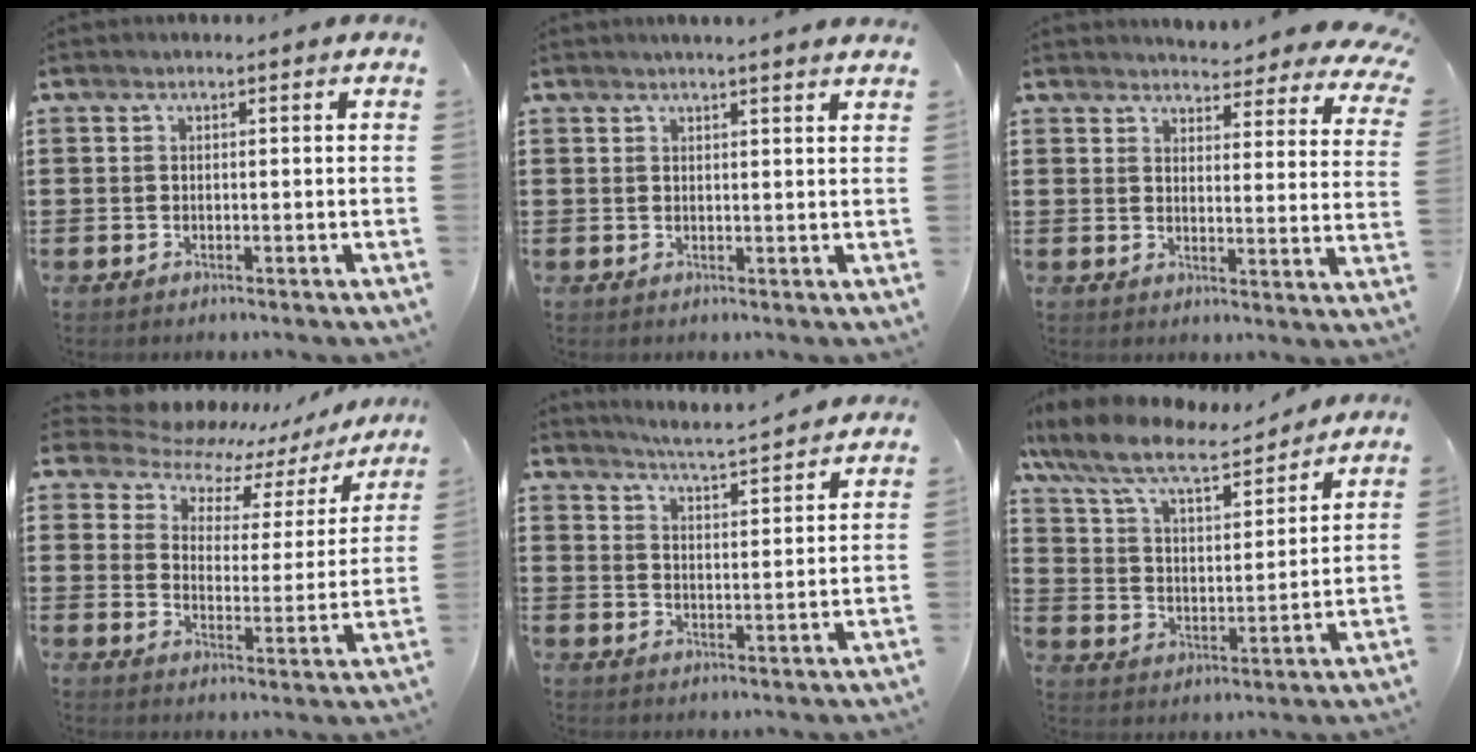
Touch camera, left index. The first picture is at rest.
{"total": 1.7, "force": [1.6, -0.4, 0.4], "torque": [-0.011, 0.000, 0.032]}
{"total": 4.4, "force": [4.3, 0.1, 1.1], "torque": [-0.034, -0.033, 0.074]}
{"total": 7.1, "force": [6.7, 2.0, 1.6], "torque": [-0.062, -0.049, 0.112]}
{"total": 4.3, "force": [4.2, -0.8, 0.8], "torque": [-0.035, -0.035, 0.068]}
{"total": 9.4, "force": [8.0, 1.9, 4.6], "torque": [-0.120, -0.039, 0.136]}